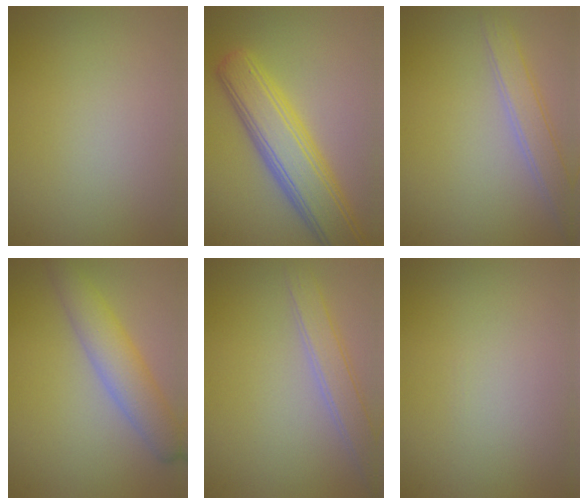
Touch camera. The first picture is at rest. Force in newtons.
{"total": 6.7, "press": 6.7, "slide": 0.3}
{"total": 2.9, "press": 2.9, "slide": 0.2}
{"total": 4.4, "press": 4.4, "slide": 0.4}
{"total": 2.9, "press": 2.9, "slide": 0.2}
{"total": 0.0}